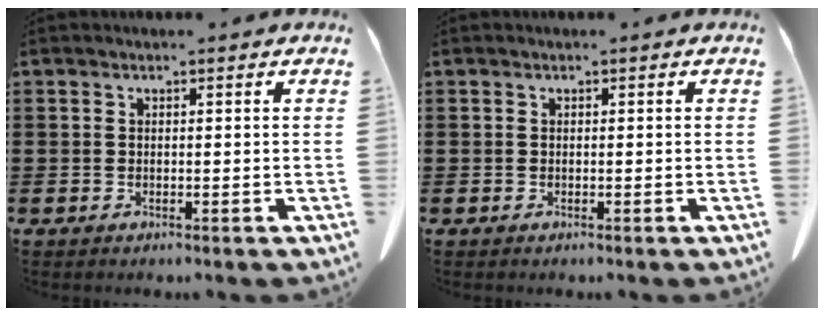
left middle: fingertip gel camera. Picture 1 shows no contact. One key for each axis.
{"total": 0.0}